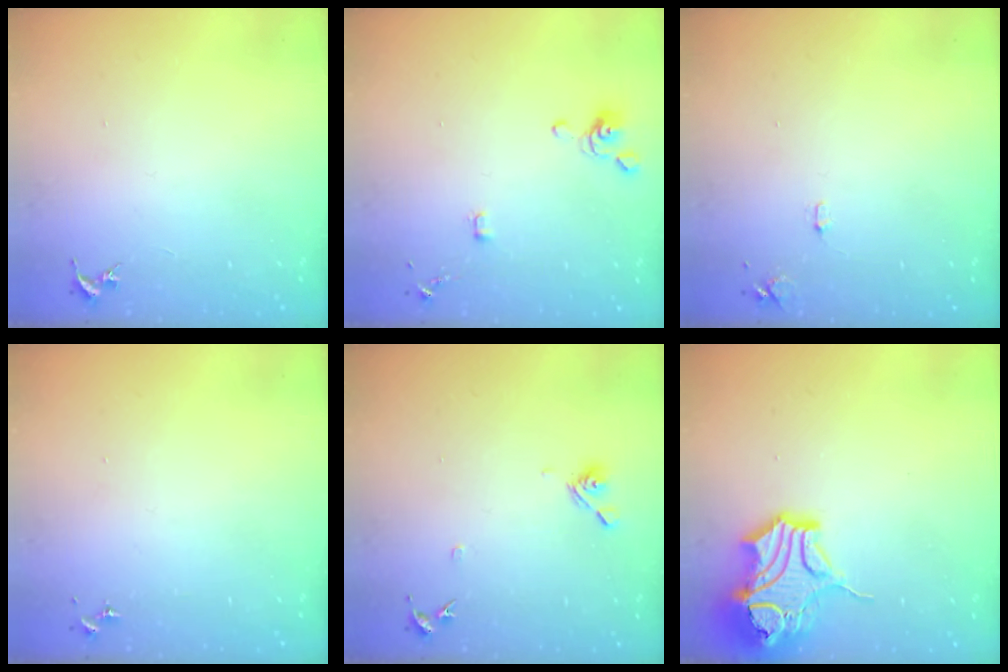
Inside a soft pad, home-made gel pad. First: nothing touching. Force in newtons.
{"total": 4.2, "press": 4.1, "slide": 1.0}
{"total": 5.2, "press": 5.1, "slide": 0.8}
{"total": 0.0}
{"total": 7.5, "press": 7.3, "slide": 1.6}
{"total": 19.8, "press": 19.6, "slide": 2.6}